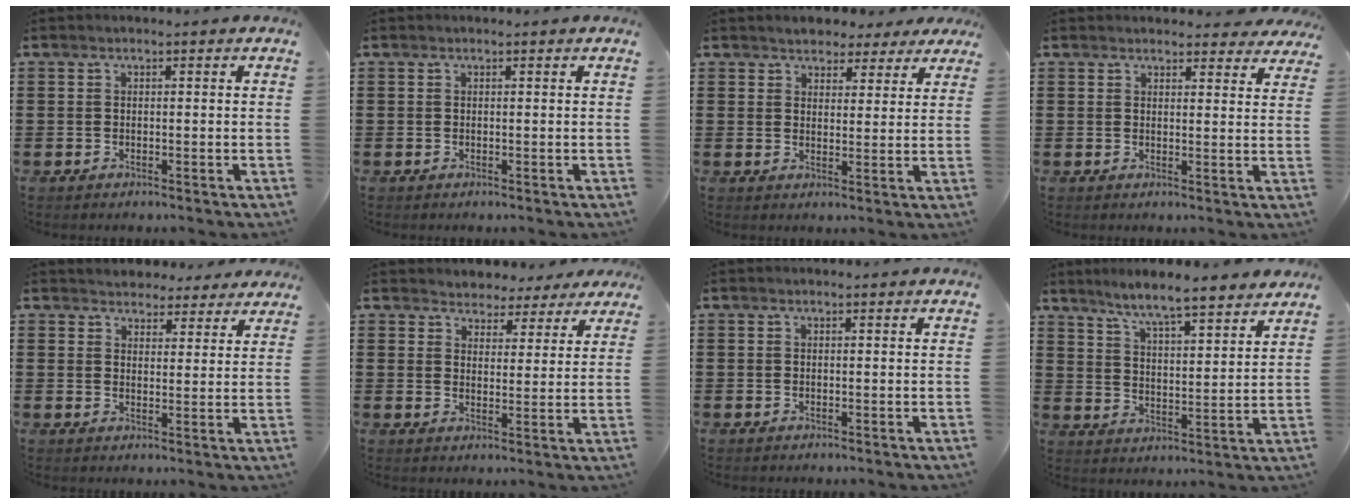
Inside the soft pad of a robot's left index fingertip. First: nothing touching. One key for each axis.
{"total": 0.0}
{"total": 3.4, "fx": 3.1, "fy": 1.5, "fz": 0.1, "tx": -0.016, "ty": 0.002, "tz": 0.057}
{"total": 2.7, "fx": 2.6, "fy": 0.6, "fz": 0.4, "tx": 0.000, "ty": -0.012, "tz": 0.045}
{"total": 3.7, "fx": 3.4, "fy": 1.2, "fz": -0.3, "tx": -0.010, "ty": -0.007, "tz": 0.064}
{"total": 4.0, "fx": 3.7, "fy": 1.6, "fz": -0.1, "tx": -0.018, "ty": -0.009, "tz": 0.066}
{"total": 0.0}
{"total": 5.9, "fx": 5.5, "fy": -0.2, "fz": 2.1, "tx": -0.066, "ty": -0.035, "tz": 0.091}